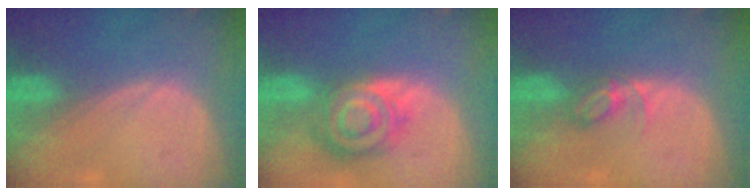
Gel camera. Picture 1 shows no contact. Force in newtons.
{"total": 8.5, "press": 7.4, "slide": 4.2}
{"total": 3.3, "press": 3.2, "slide": 0.4}